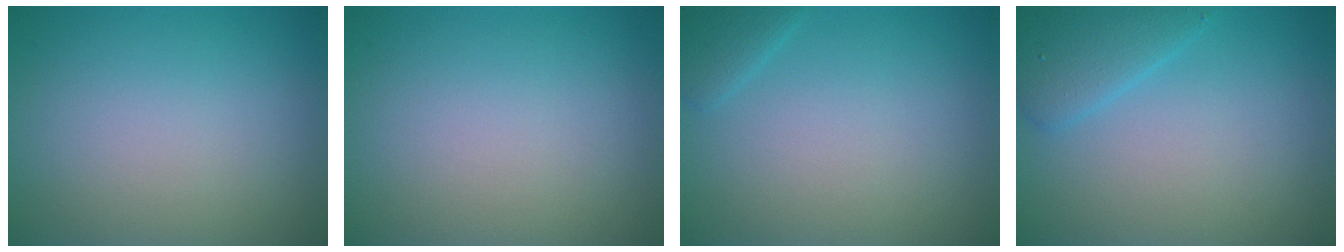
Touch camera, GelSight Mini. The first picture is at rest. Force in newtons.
{"total": 0.0}
{"total": 1.4, "press": 1.4, "slide": 0.1}
{"total": 2.9, "press": 2.9, "slide": 0.2}